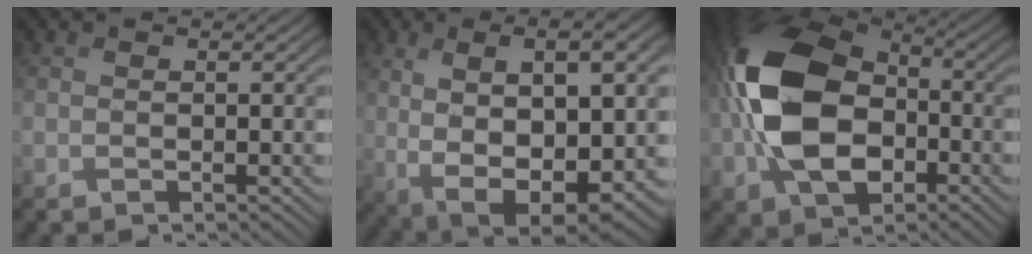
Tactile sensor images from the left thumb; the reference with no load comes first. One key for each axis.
{"total": 14.9, "fx": 1.4, "fy": 6.7, "fz": 13.2, "tx": -0.227, "ty": -0.017, "tz": 0.050}
{"total": 16.0, "fx": -2.3, "fy": 10.9, "fz": 11.5, "tx": -0.271, "ty": -0.011, "tz": -0.058}